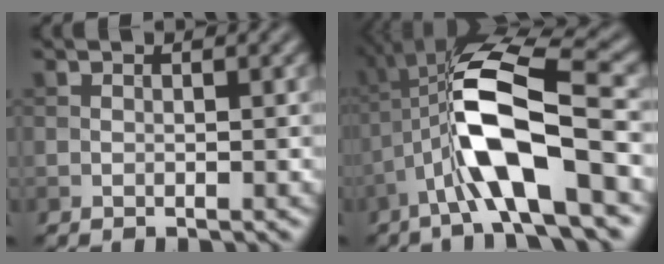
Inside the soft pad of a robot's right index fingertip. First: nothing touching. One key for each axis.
{"total": 10.1, "fx": -2.7, "fy": 2.8, "fz": 9.4, "tx": -0.185, "ty": 0.014, "tz": -0.056}